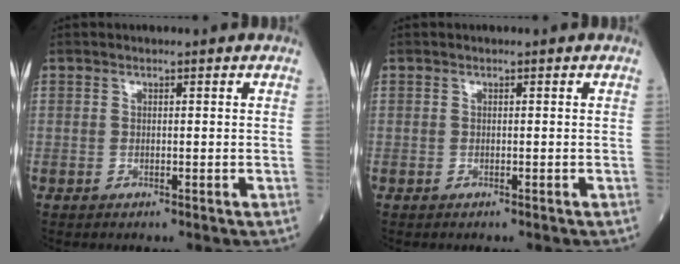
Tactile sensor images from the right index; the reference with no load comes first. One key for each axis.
{"total": 0.0}